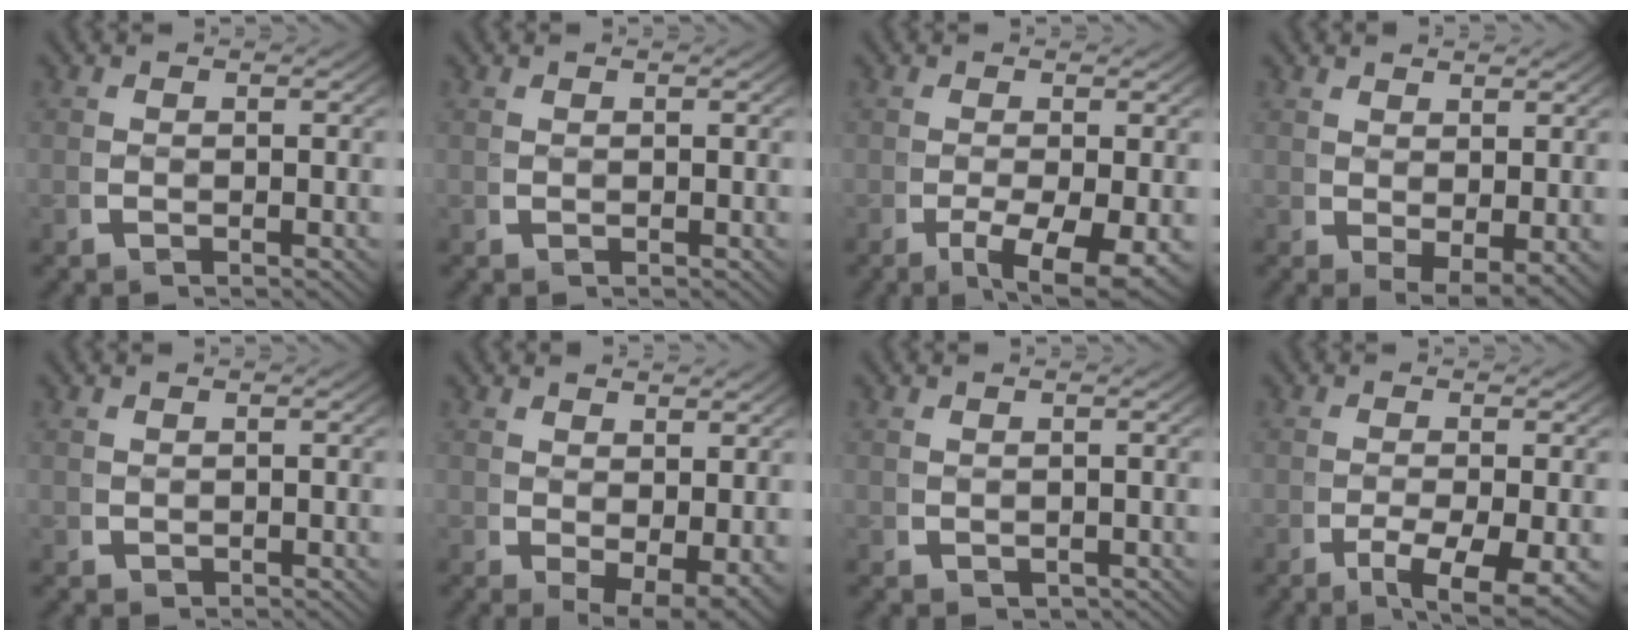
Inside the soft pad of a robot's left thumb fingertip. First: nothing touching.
{"total": 0.0}
{"total": 5.5, "force": [-1.6, 2.5, 4.7], "torque": [-0.085, -0.032, -0.009]}
{"total": 2.7, "force": [0.3, 1.9, 1.9], "torque": [-0.038, -0.030, 0.026]}
{"total": 0.5, "force": [0.3, 0.4, -0.2], "torque": [-0.001, -0.005, 0.010]}
{"total": 3.7, "force": [0.0, 2.5, 2.8], "torque": [-0.051, -0.039, 0.025]}
{"total": 0.7, "force": [0.1, 0.7, 0.0], "torque": [-0.001, -0.005, 0.008]}
{"total": 4.9, "force": [-1.6, 2.0, 4.2], "torque": [-0.077, -0.026, -0.012]}